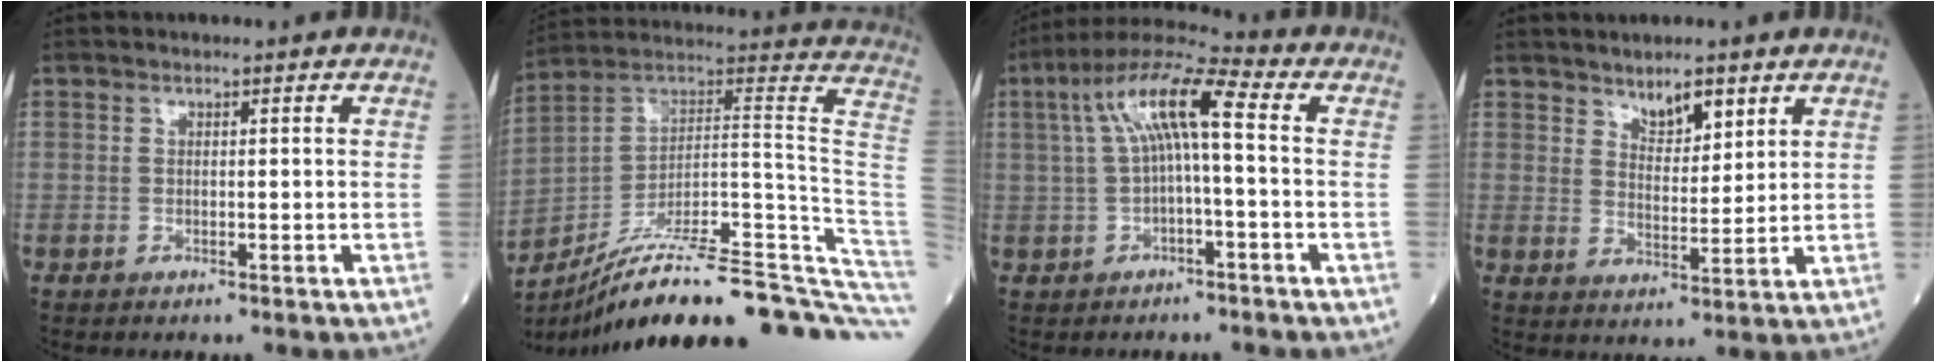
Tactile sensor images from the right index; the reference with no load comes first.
{"total": 32.0, "force": [-24.9, 2.8, 19.9], "torque": [-0.171, 0.019, -0.360]}
{"total": 10.1, "force": [1.3, 1.5, 9.9], "torque": [-0.188, 0.041, 0.020]}
{"total": 5.0, "force": [3.4, 1.8, 3.1], "torque": [-0.052, -0.002, 0.063]}